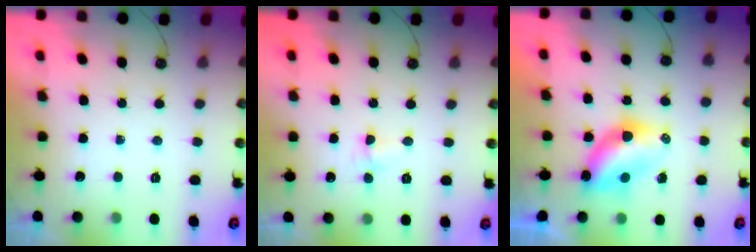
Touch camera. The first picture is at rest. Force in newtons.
{"total": 4.7, "press": 3.3, "slide": 3.3}
{"total": 6.5, "press": 6.5, "slide": 0.5}